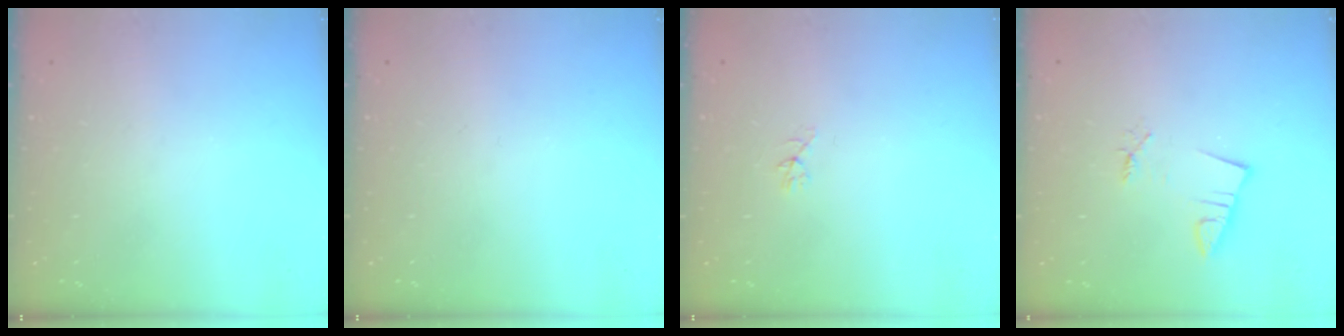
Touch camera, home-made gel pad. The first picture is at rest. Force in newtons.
{"total": 0.0}
{"total": 4.2, "press": 4.2, "slide": 0.3}
{"total": 1.8, "press": 1.8, "slide": 0.1}